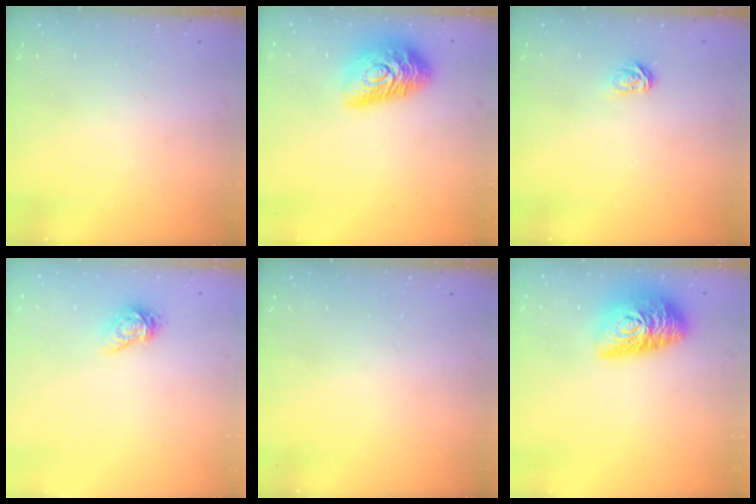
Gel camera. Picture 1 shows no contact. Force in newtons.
{"total": 16.0, "press": 15.9, "slide": 1.0}
{"total": 3.3, "press": 3.3, "slide": 0.4}
{"total": 6.4, "press": 6.4, "slide": 0.1}
{"total": 0.0}
{"total": 16.3, "press": 16.3, "slide": 1.1}